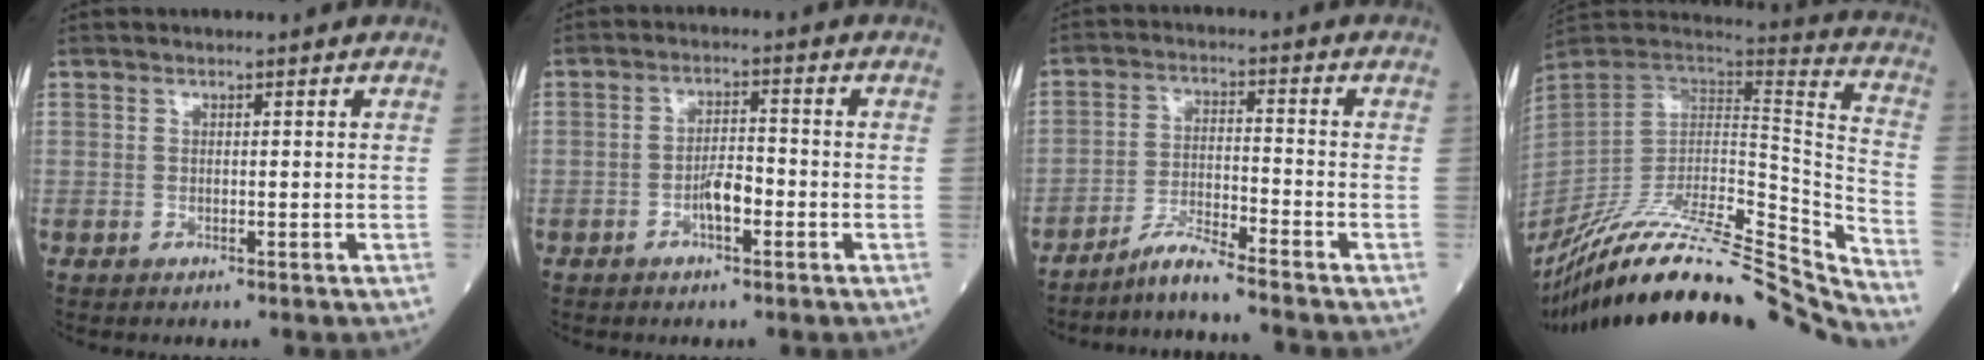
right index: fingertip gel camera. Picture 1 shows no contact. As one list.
[{"total": 3.8, "force": [-1.6, 1.1, 3.3], "torque": [-0.060, 0.005, -0.030]}, {"total": 5.4, "force": [-5.0, -1.1, 1.9], "torque": [-0.038, -0.021, -0.095]}, {"total": 35.4, "force": [-31.8, 2.0, 15.4], "torque": [-0.195, -0.041, -0.473]}]